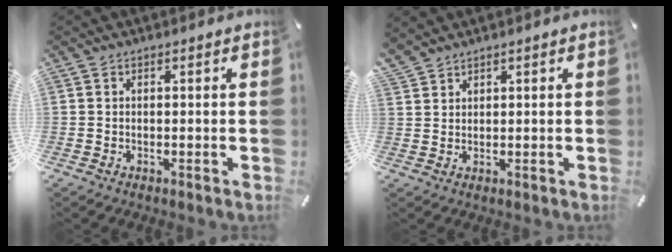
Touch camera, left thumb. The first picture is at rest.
{"total": 2.4, "force": [2.2, 0.7, 0.7], "torque": [-0.016, -0.006, 0.042]}